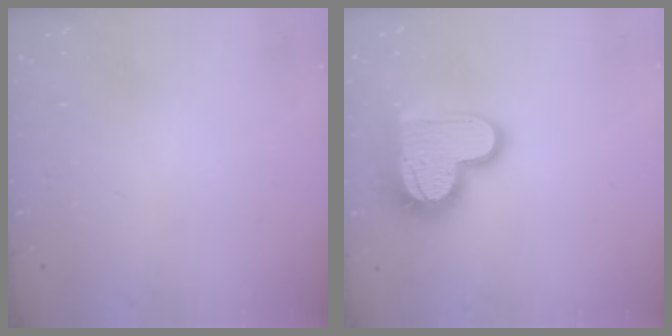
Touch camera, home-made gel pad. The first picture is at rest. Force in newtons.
{"total": 17.2, "press": 17.2, "slide": 1.2}